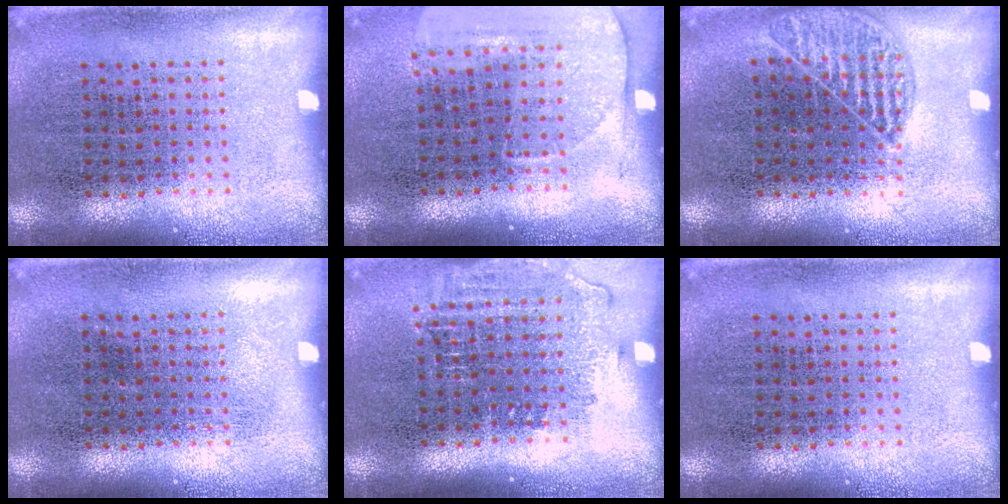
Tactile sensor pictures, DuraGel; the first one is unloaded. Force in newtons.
{"total": 1.4, "press": 1.3, "slide": 0.4}
{"total": 1.1, "press": 1.0, "slide": 0.4}
{"total": 0.0}
{"total": 1.3, "press": 1.1, "slide": 0.6}
{"total": 0.0}